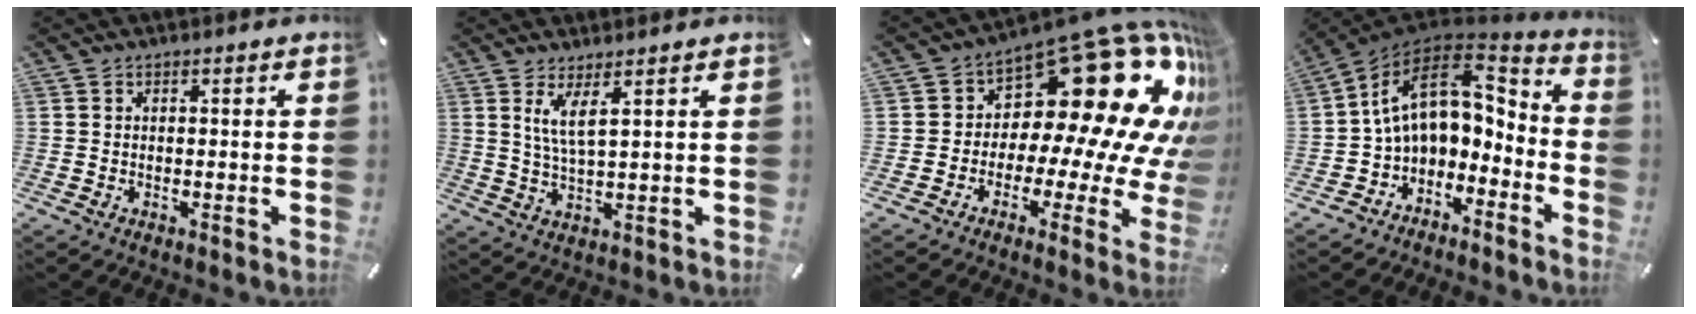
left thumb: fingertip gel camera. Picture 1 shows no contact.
{"total": 5.8, "force": [2.9, 0.9, 4.9], "torque": [-0.105, -0.004, 0.051]}
{"total": 24.1, "force": [10.9, 12.0, 17.9], "torque": [-0.237, -0.108, 0.199]}
{"total": 12.7, "force": [2.1, 8.9, 8.8], "torque": [-0.150, -0.012, 0.041]}